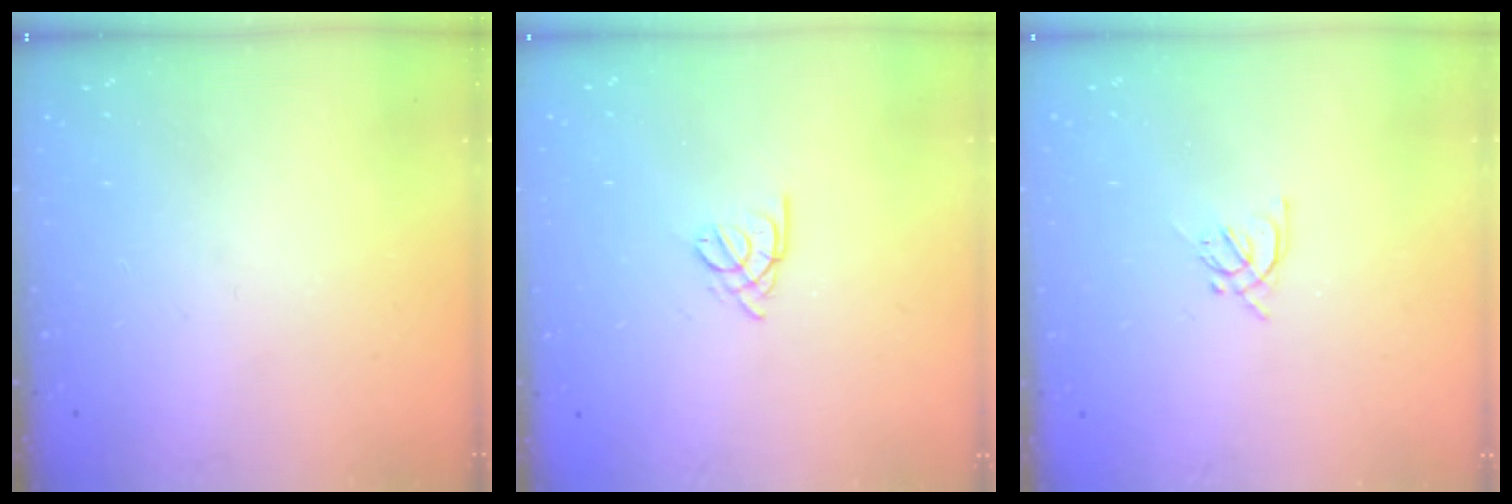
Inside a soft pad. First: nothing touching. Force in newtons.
{"total": 1.8, "press": 1.7, "slide": 0.5}
{"total": 2.0, "press": 1.9, "slide": 0.5}